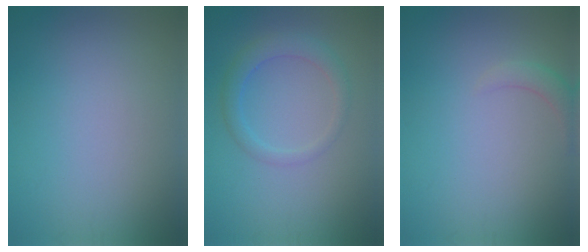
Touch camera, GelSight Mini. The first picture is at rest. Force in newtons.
{"total": 2.6, "press": 2.6, "slide": 0.0}
{"total": 1.6, "press": 1.6, "slide": 0.3}